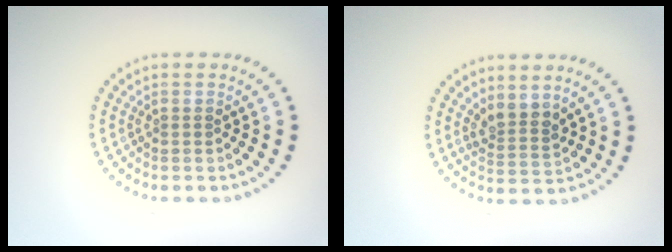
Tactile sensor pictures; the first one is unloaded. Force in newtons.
{"total": 2.4, "press": 1.9, "slide": 1.5}